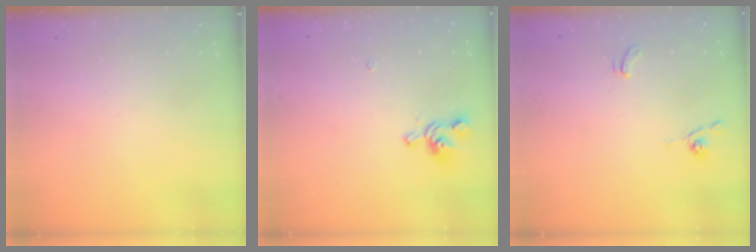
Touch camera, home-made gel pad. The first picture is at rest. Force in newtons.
{"total": 1.2, "press": 0.2, "slide": 1.2}
{"total": 0.0}